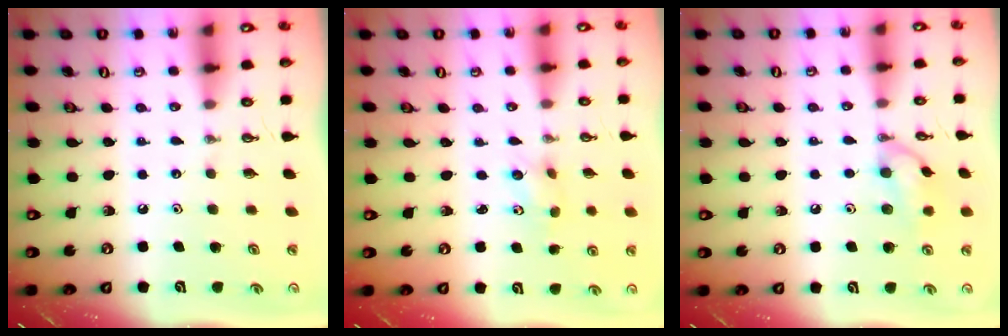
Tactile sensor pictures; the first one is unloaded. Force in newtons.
{"total": 4.6, "press": 4.2, "slide": 2.0}
{"total": 10.6, "press": 8.6, "slide": 6.3}